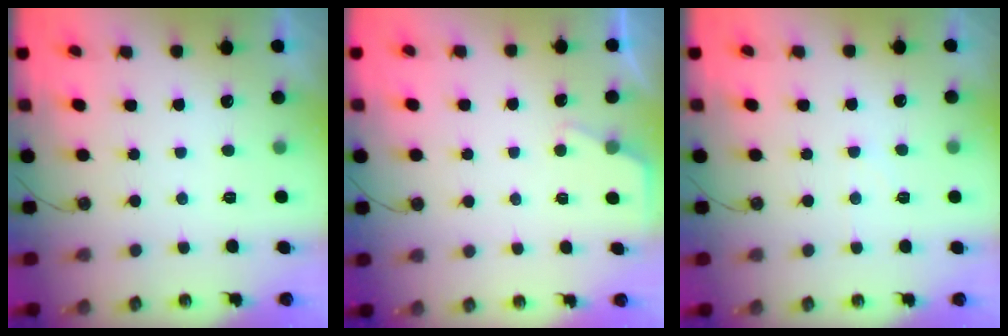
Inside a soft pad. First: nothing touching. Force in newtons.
{"total": 2.3, "press": 2.3, "slide": 0.3}
{"total": 2.7, "press": 2.7, "slide": 0.3}